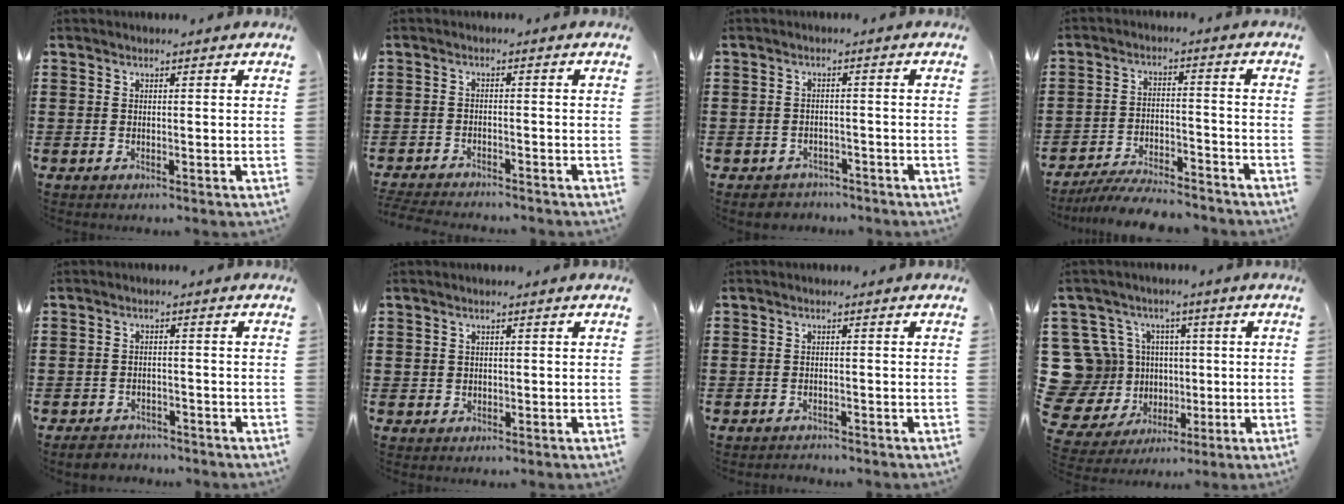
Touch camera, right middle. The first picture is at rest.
{"total": 2.9, "force": [-2.9, 0.2, 0.2], "torque": [-0.014, -0.004, -0.063]}
{"total": 2.3, "force": [-2.1, 0.8, -0.2], "torque": [-0.005, 0.002, -0.048]}
{"total": 6.4, "force": [-6.2, 0.7, 1.6], "torque": [-0.026, 0.006, -0.119]}
{"total": 2.4, "force": [-2.3, 0.7, 0.0], "torque": [-0.008, 0.001, -0.051]}
{"total": 0.9, "force": [0.2, 0.9, 0.1], "torque": [-0.005, 0.006, 0.003]}
{"total": 1.1, "force": [-1.0, 0.2, -0.1], "torque": [-0.002, 0.003, -0.024]}
{"total": 12.5, "force": [1.9, 11.9, 3.0], "torque": [-0.146, -0.003, 0.056]}